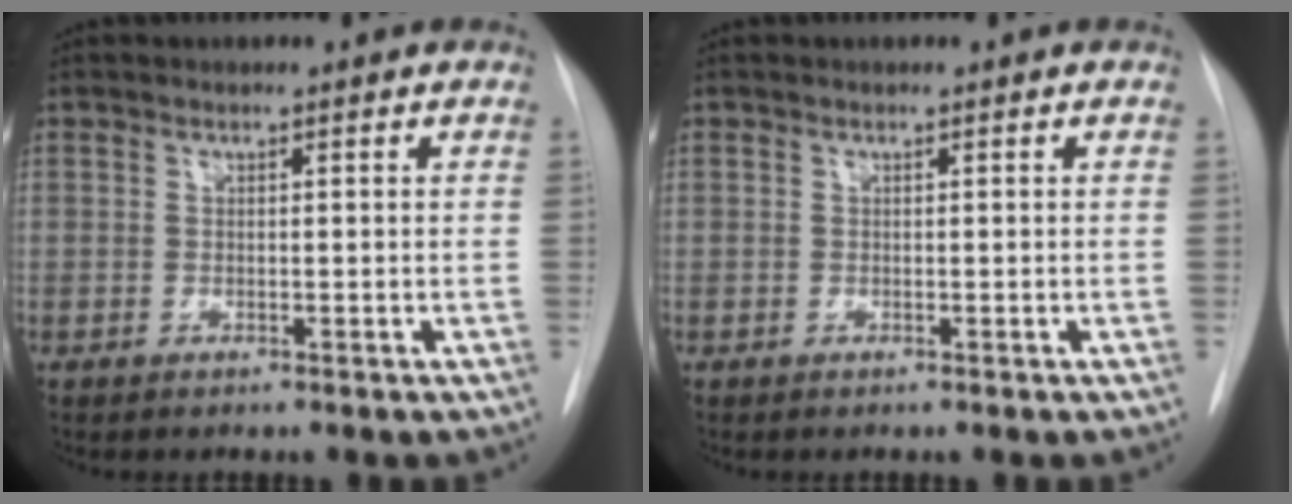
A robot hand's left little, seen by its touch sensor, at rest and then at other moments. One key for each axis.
{"total": 0.0}